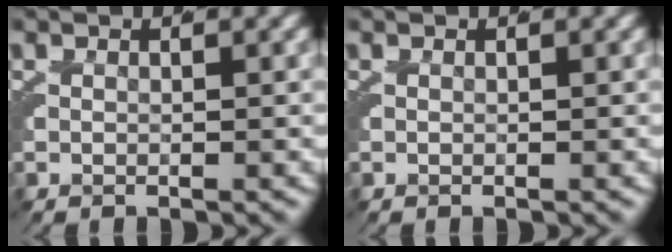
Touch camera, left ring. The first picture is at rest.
{"total": 0.0}